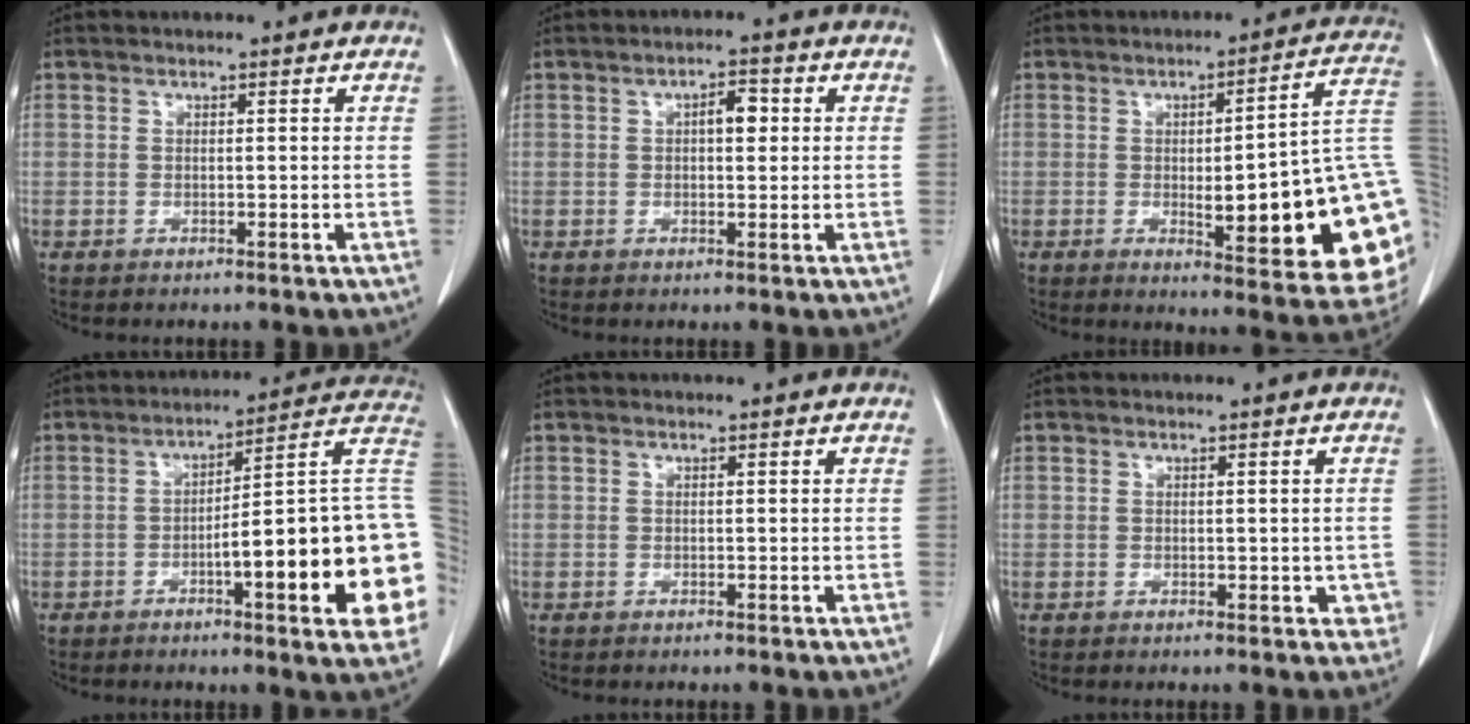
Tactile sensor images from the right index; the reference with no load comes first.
{"total": 3.4, "force": [0.7, 1.4, 3.0], "torque": [-0.047, 0.008, 0.009]}
{"total": 23.6, "force": [-2.4, 3.9, 23.2], "torque": [-0.199, 0.007, -0.023]}
{"total": 21.3, "force": [-3.9, 2.4, 20.8], "torque": [-0.184, 0.024, -0.046]}
{"total": 0.0}
{"total": 2.5, "force": [-0.2, 1.8, 1.7], "torque": [-0.002, 0.008, 0.002]}